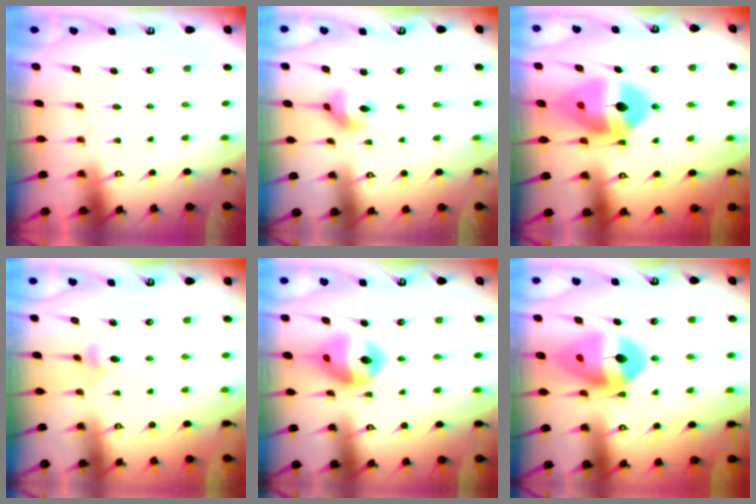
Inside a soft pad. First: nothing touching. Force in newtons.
{"total": 4.8, "press": 4.7, "slide": 0.9}
{"total": 14.6, "press": 14.5, "slide": 2.0}
{"total": 3.8, "press": 3.7, "slide": 0.7}
{"total": 14.2, "press": 14.1, "slide": 1.5}
{"total": 13.3, "press": 13.2, "slide": 1.6}